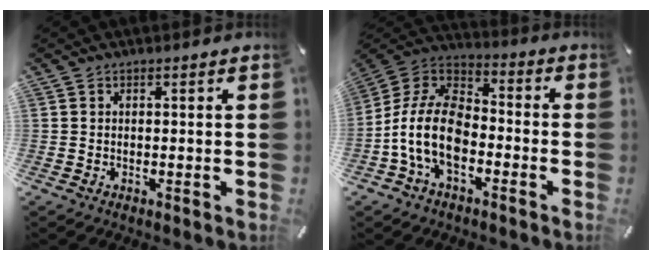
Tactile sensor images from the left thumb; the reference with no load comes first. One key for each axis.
{"total": 14.0, "fx": -5.6, "fy": 8.5, "fz": 9.6, "tx": -0.217, "ty": 0.016, "tz": -0.111}